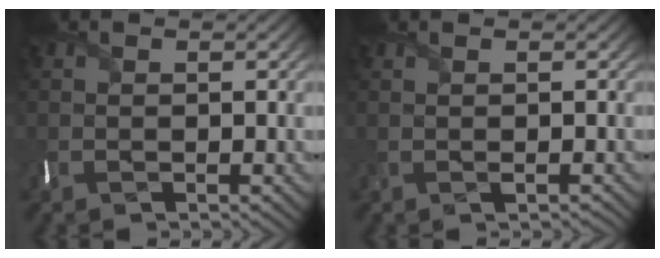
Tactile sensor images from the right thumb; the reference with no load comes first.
{"total": 0.8, "force": [0.0, 0.0, 0.8], "torque": [-0.021, 0.003, -0.001]}